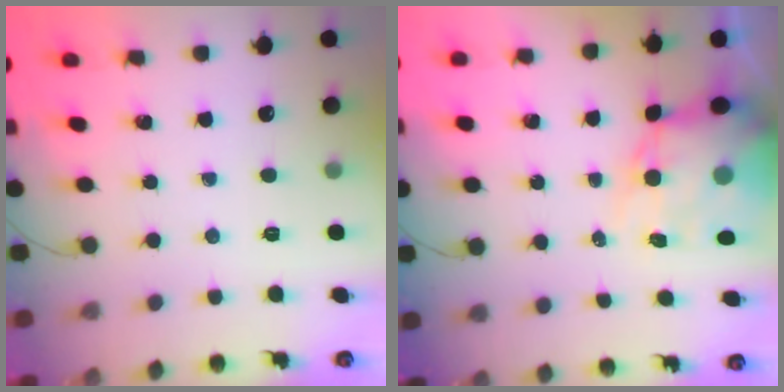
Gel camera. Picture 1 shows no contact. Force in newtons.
{"total": 11.7, "press": 11.3, "slide": 3.2}